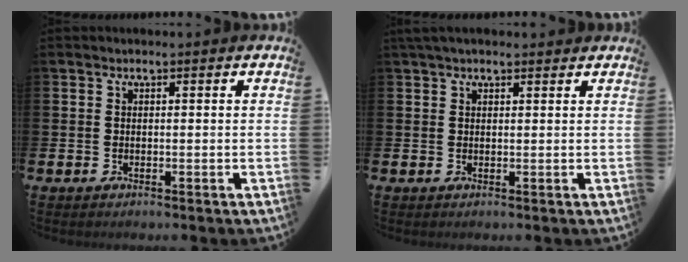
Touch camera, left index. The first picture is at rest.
{"total": 1.6, "force": [1.4, 0.6, 0.6], "torque": [-0.007, 0.002, 0.023]}